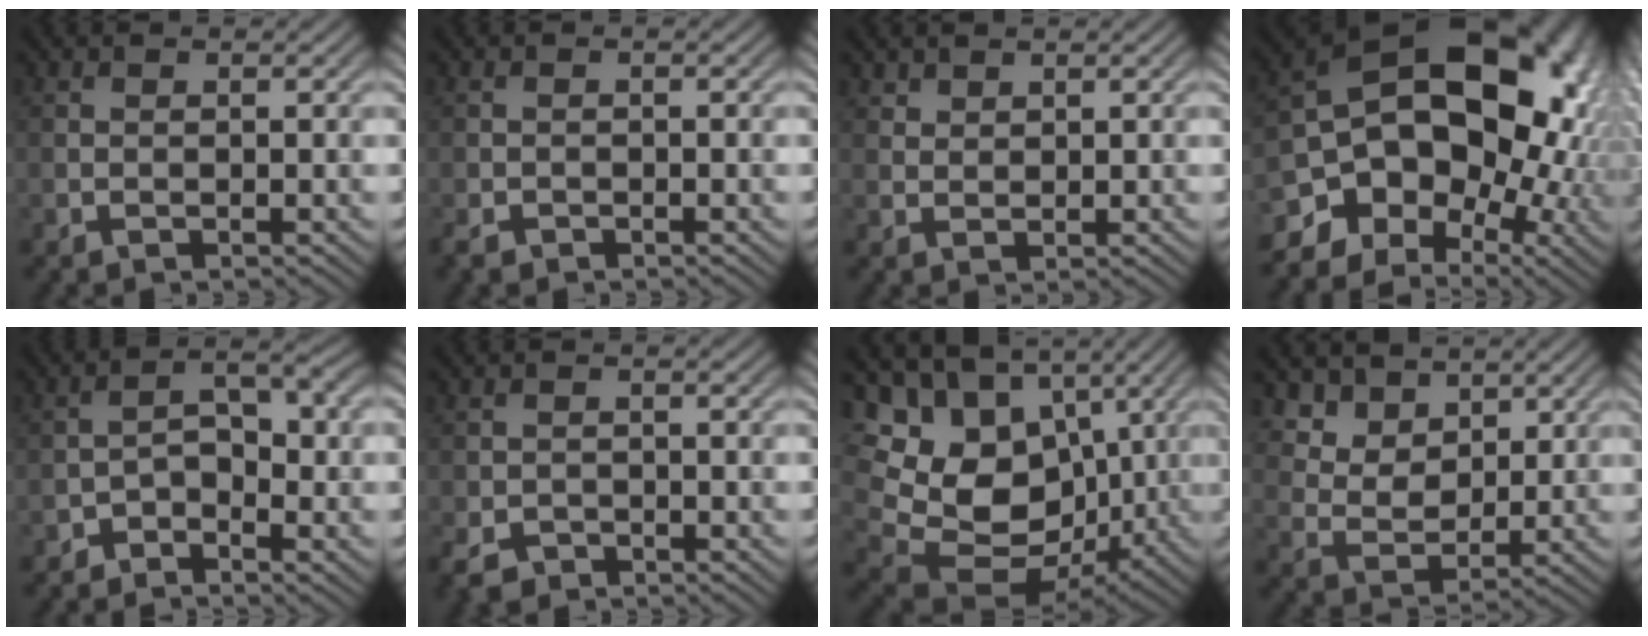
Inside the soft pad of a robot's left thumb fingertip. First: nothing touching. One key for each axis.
{"total": 1.4, "fx": -1.0, "fy": 0.8, "fz": 0.5, "tx": -0.012, "ty": -0.004, "tz": -0.023}
{"total": 1.8, "fx": 1.5, "fy": 0.8, "fz": 0.5, "tx": -0.011, "ty": 0.001, "tz": 0.036}
{"total": 20.6, "fx": -1.8, "fy": 14.7, "fz": 14.3, "tx": -0.204, "ty": -0.017, "tz": -0.033}
{"total": 4.1, "fx": -2.3, "fy": 1.9, "fz": 2.8, "tx": -0.045, "ty": 0.008, "tz": -0.051}
{"total": 2.7, "fx": -2.0, "fy": 1.6, "fz": 1.0, "tx": -0.021, "ty": -0.006, "tz": -0.043}
{"total": 18.1, "fx": 3.2, "fy": 13.7, "fz": 11.3, "tx": -0.238, "ty": -0.001, "tz": 0.080}
{"total": 6.3, "fx": 4.4, "fy": 3.8, "fz": 2.4, "tx": -0.070, "ty": -0.029, "tz": 0.100}